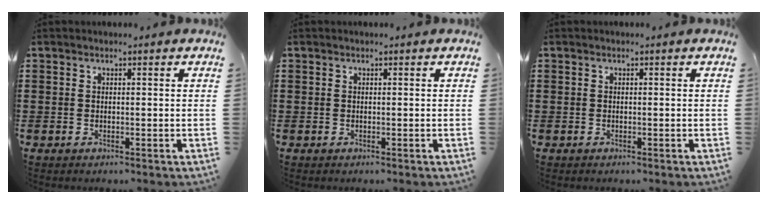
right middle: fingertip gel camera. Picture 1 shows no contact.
{"total": 0.0}
{"total": 0.0}